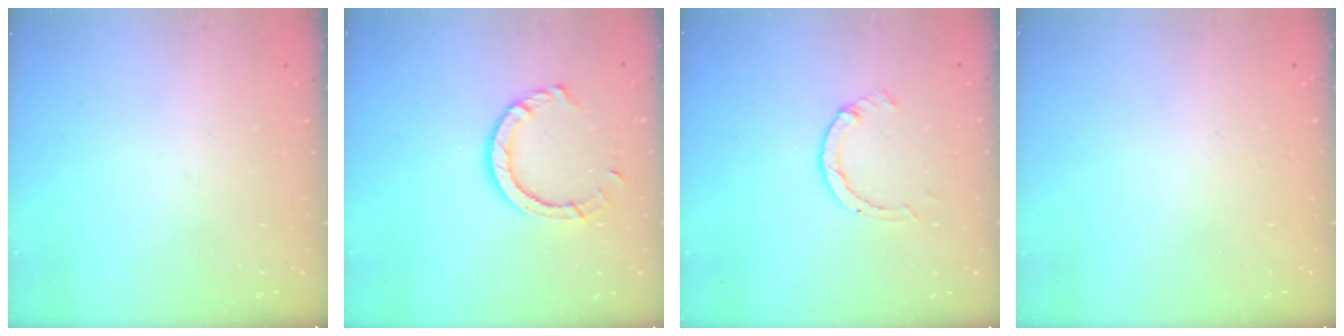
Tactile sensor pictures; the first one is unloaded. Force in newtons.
{"total": 7.8, "press": 7.7, "slide": 0.7}
{"total": 2.6, "press": 2.5, "slide": 0.3}
{"total": 2.6, "press": 2.6, "slide": 0.2}